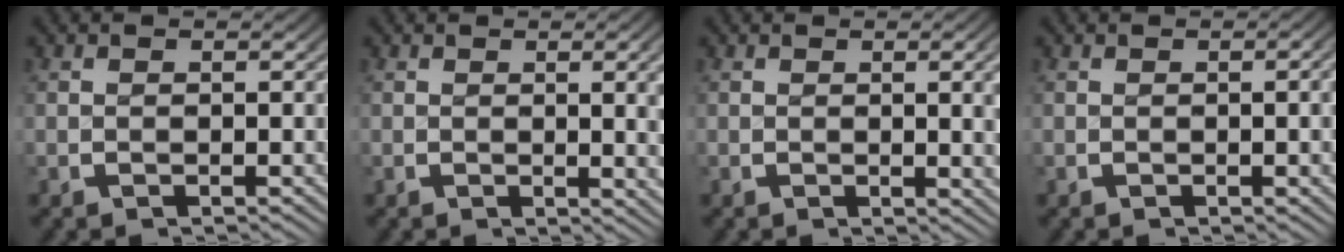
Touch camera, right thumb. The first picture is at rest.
{"total": 3.7, "force": [0.2, 0.9, 3.6], "torque": [-0.032, 0.001, 0.002]}
{"total": 3.2, "force": [0.2, 0.7, 3.2], "torque": [-0.028, 0.001, 0.003]}
{"total": 2.0, "force": [-0.3, 0.3, 2.0], "torque": [-0.025, 0.003, -0.004]}